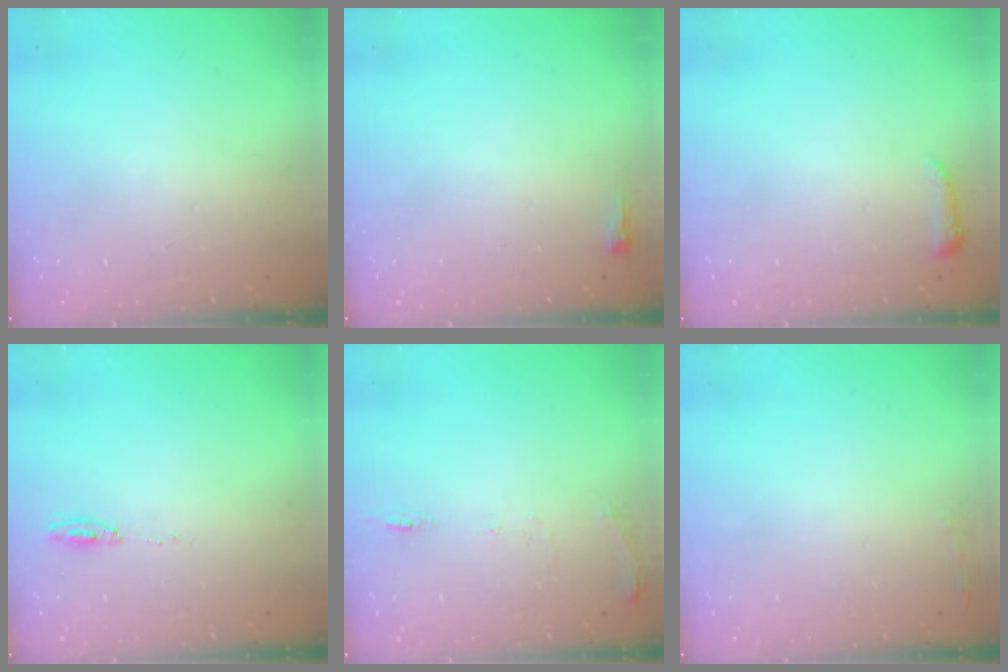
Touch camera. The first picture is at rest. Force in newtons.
{"total": 2.3, "press": 2.2, "slide": 0.7}
{"total": 3.7, "press": 3.7, "slide": 0.7}
{"total": 4.6, "press": 4.4, "slide": 1.3}
{"total": 7.4, "press": 7.4, "slide": 0.8}
{"total": 2.8, "press": 2.6, "slide": 0.9}